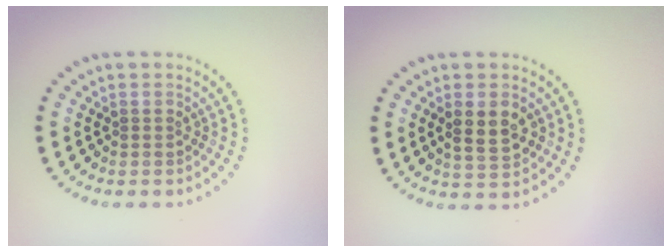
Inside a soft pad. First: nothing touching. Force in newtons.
{"total": 2.9, "press": 2.9, "slide": 0.4}